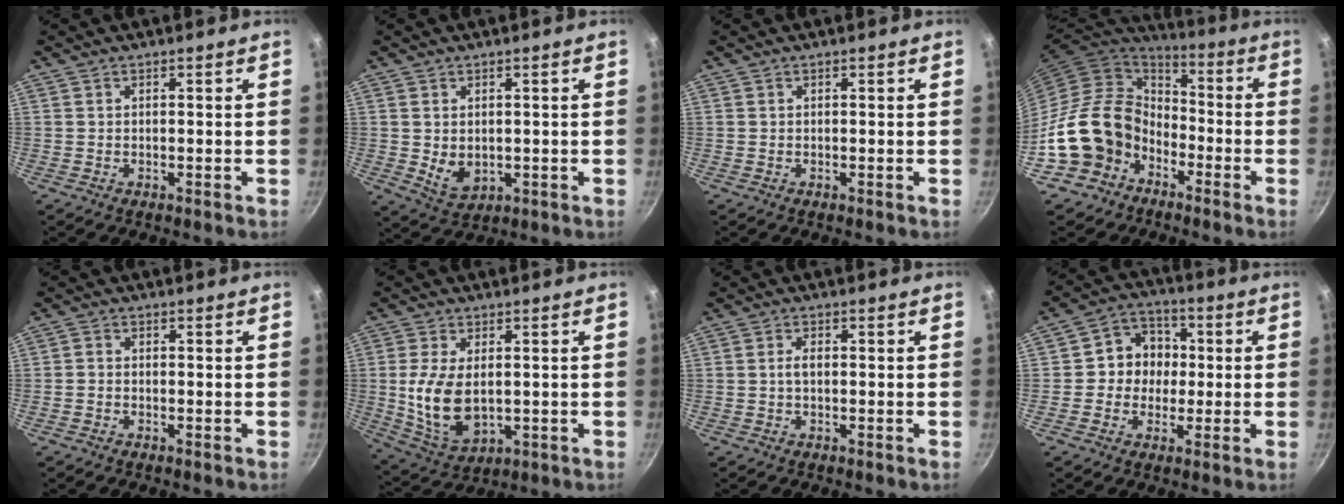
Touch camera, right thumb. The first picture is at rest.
{"total": 5.3, "force": [0.2, 3.9, 3.6], "torque": [-0.053, -0.013, 0.015]}
{"total": 0.0}
{"total": 16.3, "force": [-6.9, 12.9, 7.3], "torque": [-0.088, 0.061, -0.124]}
{"total": 1.2, "force": [-0.8, 0.7, 0.5], "torque": [-0.011, 0.007, -0.018]}
{"total": 11.6, "force": [0.2, 6.7, 9.5], "torque": [-0.183, -0.013, 0.019]}
{"total": 1.8, "force": [-0.1, 0.9, 1.5], "torque": [-0.030, 0.006, -0.003]}
{"total": 8.9, "force": [0.1, 8.1, 3.6], "torque": [-0.008, 0.018, -0.014]}